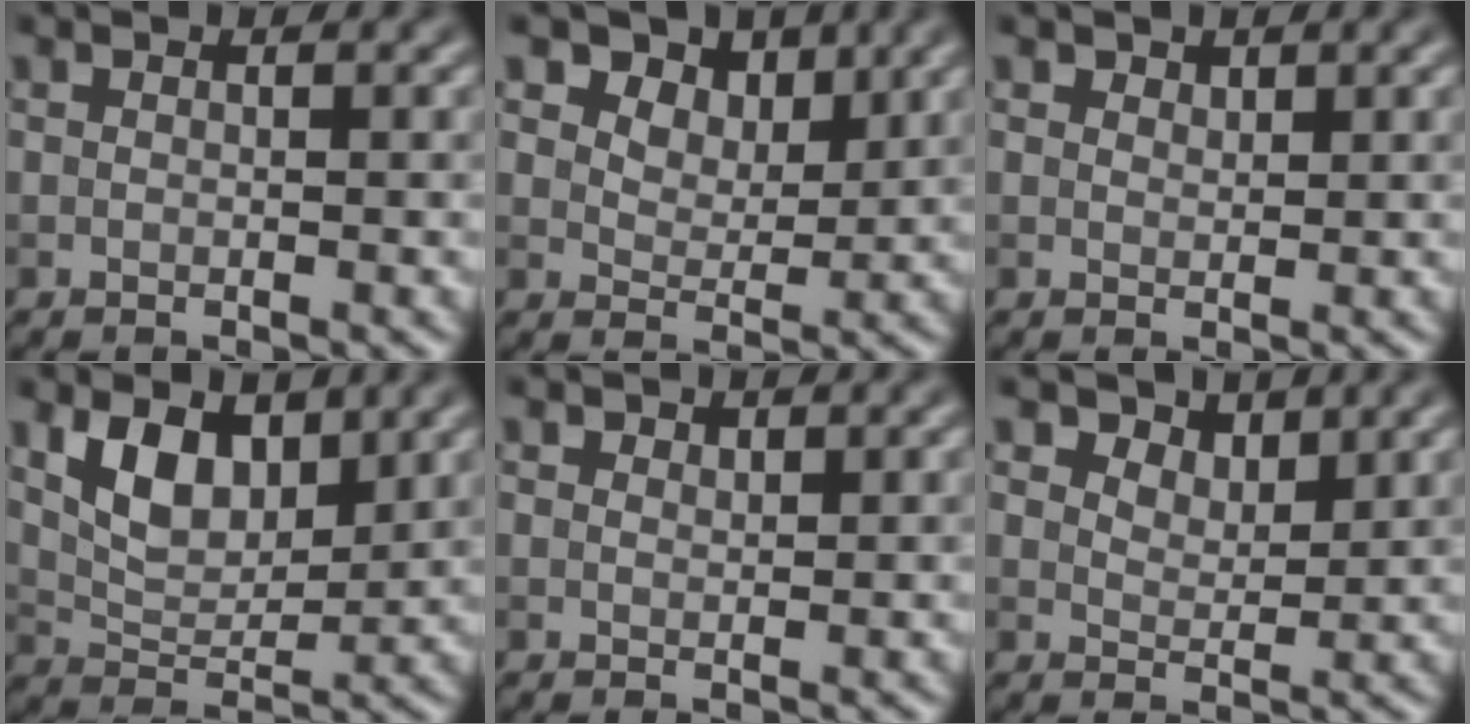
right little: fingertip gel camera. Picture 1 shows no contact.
{"total": 7.3, "force": [4.7, 4.6, 3.3], "torque": [-0.073, -0.003, 0.082]}
{"total": 1.0, "force": [0.8, 0.5, 0.2], "torque": [-0.002, -0.003, 0.012]}
{"total": 4.7, "force": [2.4, 2.6, 3.1], "torque": [-0.066, -0.007, 0.045]}
{"total": 0.8, "force": [0.6, 0.4, 0.2], "torque": [-0.002, -0.003, 0.010]}
{"total": 3.8, "force": [3.1, 1.8, 1.2], "torque": [-0.035, -0.014, 0.055]}